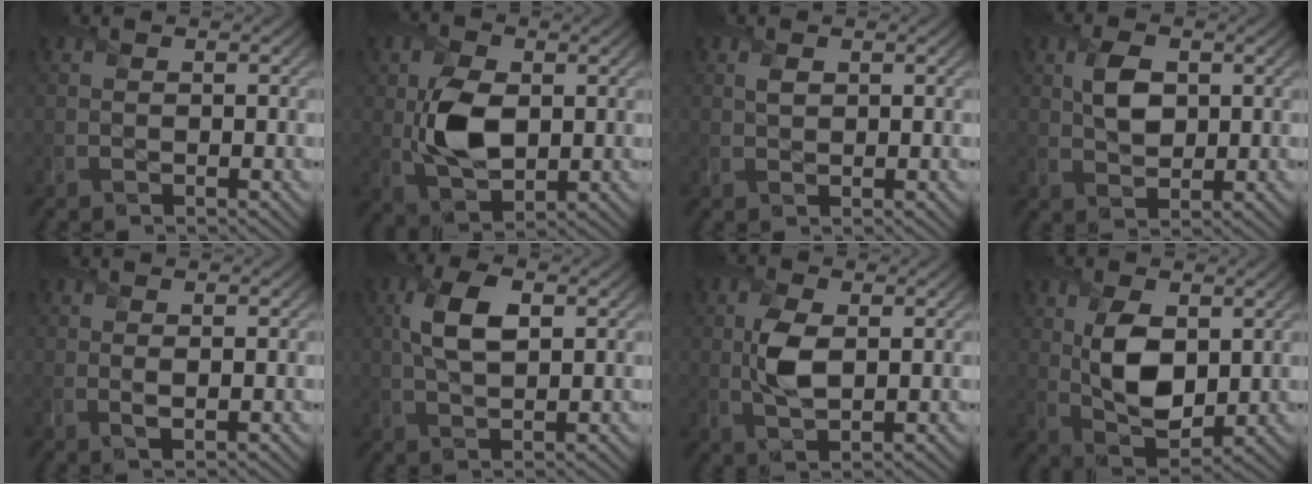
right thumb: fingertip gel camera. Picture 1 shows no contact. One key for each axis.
{"total": 7.0, "fx": 0.7, "fy": 4.6, "fz": 5.2, "tx": -0.111, "ty": -0.005, "tz": 0.013}
{"total": 1.2, "fx": 0.6, "fy": 0.7, "fz": 0.7, "tx": -0.017, "ty": -0.001, "tz": 0.012}
{"total": 4.1, "fx": 1.1, "fy": 2.6, "fz": 2.9, "tx": -0.060, "ty": 0.002, "tz": 0.018}
{"total": 0.8, "fx": 0.6, "fy": -0.2, "fz": 0.3, "tx": -0.004, "ty": -0.001, "tz": 0.012}
{"total": 6.0, "fx": 1.6, "fy": 2.9, "fz": 5.0, "tx": -0.113, "ty": 0.007, "tz": 0.029}
{"total": 4.2, "fx": 0.9, "fy": 2.3, "fz": 3.4, "tx": -0.074, "ty": 0.001, "tz": 0.020}
{"total": 7.8, "fx": 1.6, "fy": 4.7, "fz": 6.1, "tx": -0.128, "ty": -0.005, "tz": 0.032}